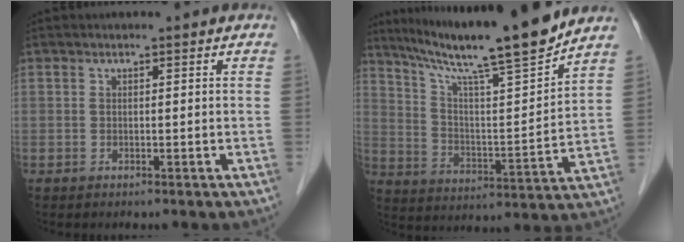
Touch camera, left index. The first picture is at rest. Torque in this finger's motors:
{"motor_torque": [0.80, -0.89, 0.63, 0.18]}